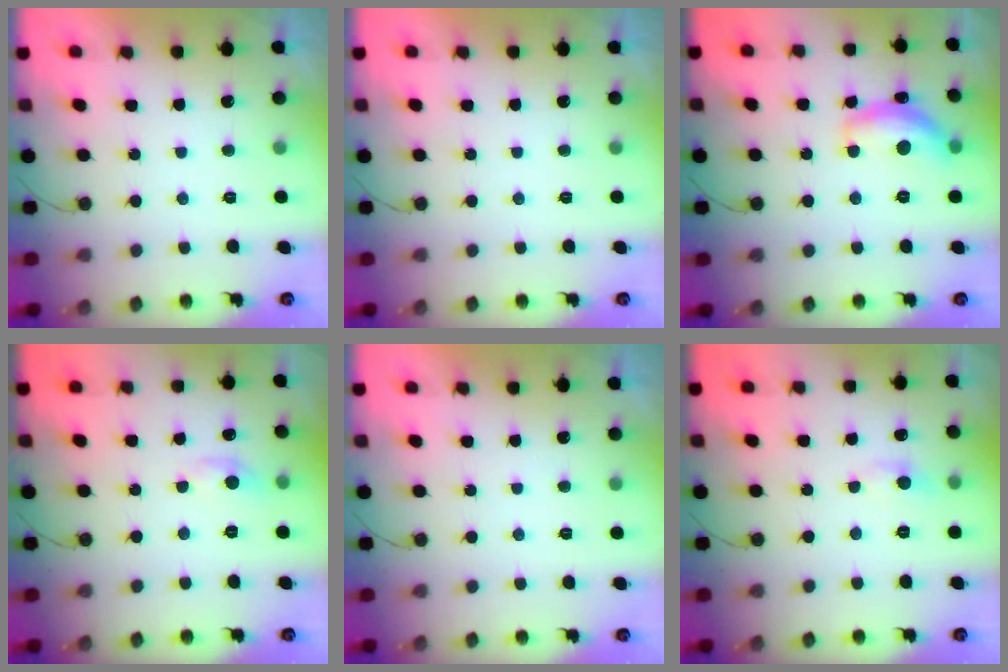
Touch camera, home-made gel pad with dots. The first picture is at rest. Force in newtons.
{"total": 0.0}
{"total": 13.4, "press": 13.3, "slide": 0.5}
{"total": 3.0, "press": 3.0, "slide": 0.4}
{"total": 0.0}
{"total": 3.9, "press": 3.8, "slide": 0.5}